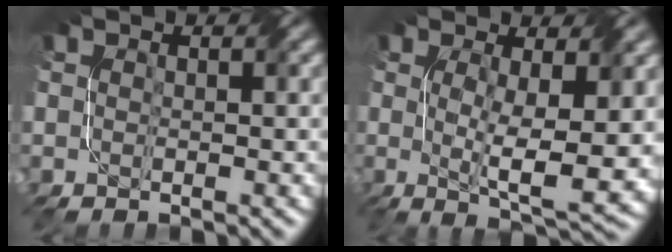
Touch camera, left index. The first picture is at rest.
{"total": 6.4, "force": [0.2, 1.4, 6.2], "torque": [-0.103, -0.013, 0.009]}